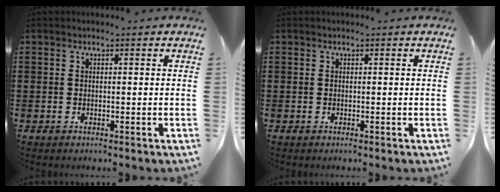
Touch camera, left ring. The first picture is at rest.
{"total": 0.0}